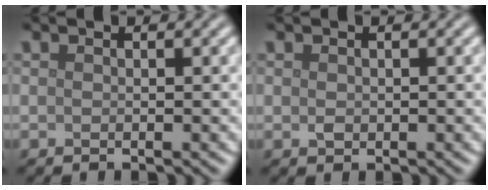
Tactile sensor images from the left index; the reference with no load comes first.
{"total": 0.7, "force": [0.0, 0.6, 0.5], "torque": [-0.008, -0.001, 0.001]}